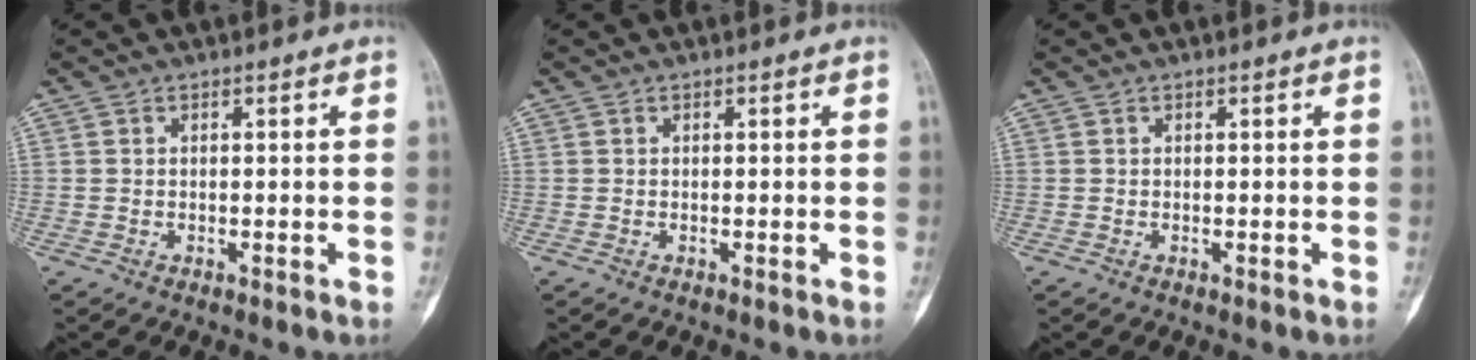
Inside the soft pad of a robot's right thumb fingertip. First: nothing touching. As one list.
[{"total": 0.0}, {"total": 0.0}]